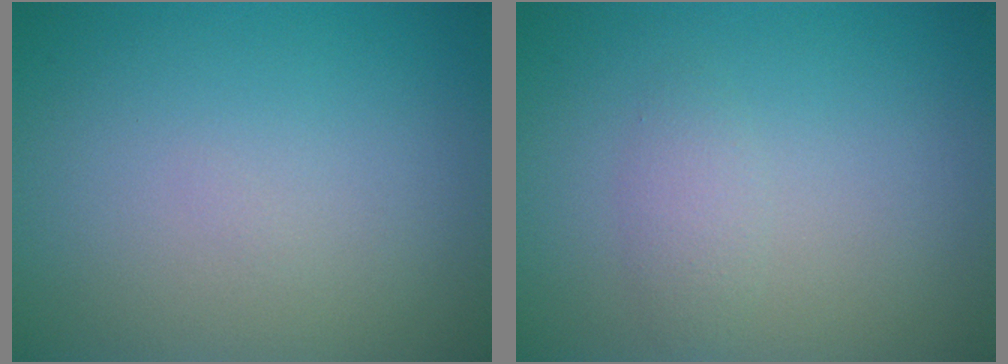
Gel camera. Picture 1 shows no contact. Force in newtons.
{"total": 1.3, "press": 1.3, "slide": 0.1}